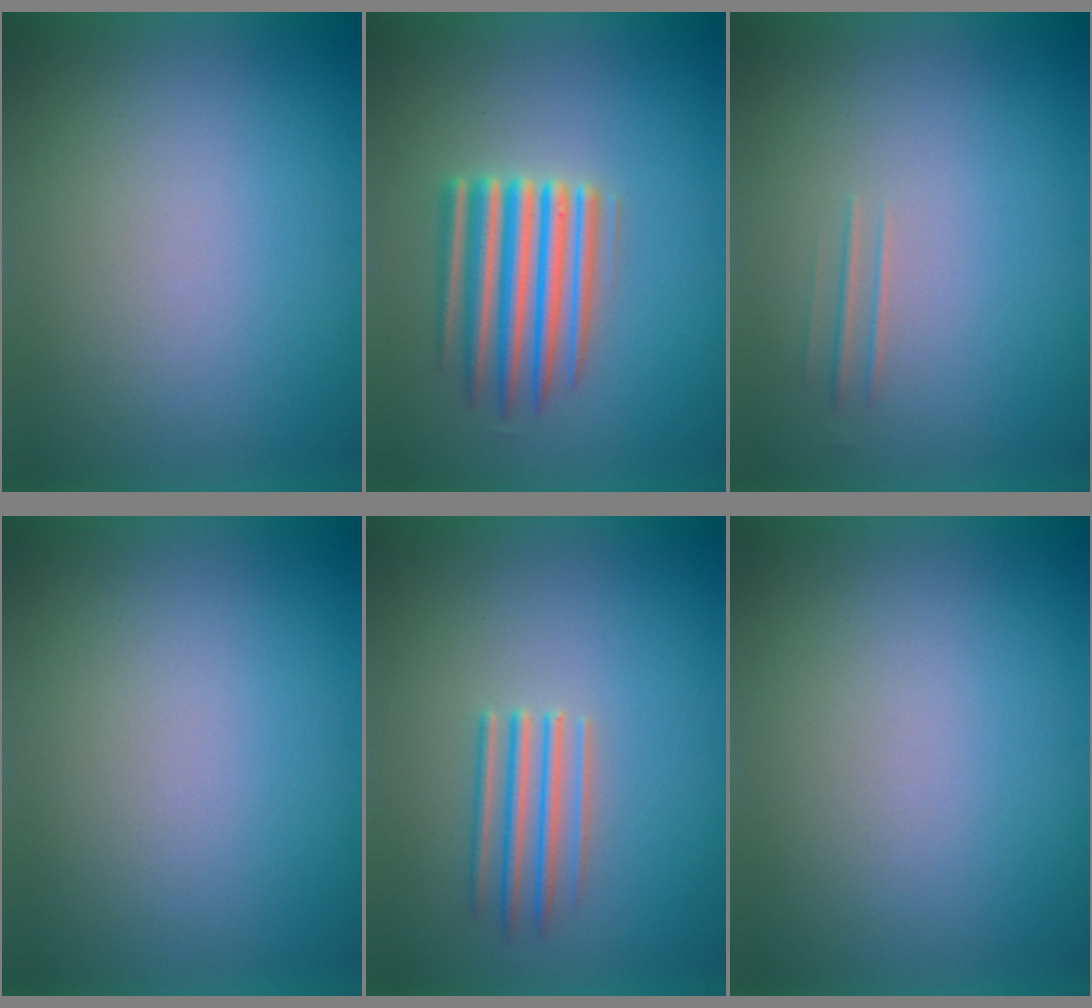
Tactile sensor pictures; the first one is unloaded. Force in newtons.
{"total": 5.7}
{"total": 1.7}
{"total": 1.1}
{"total": 2.7}
{"total": 0.0}